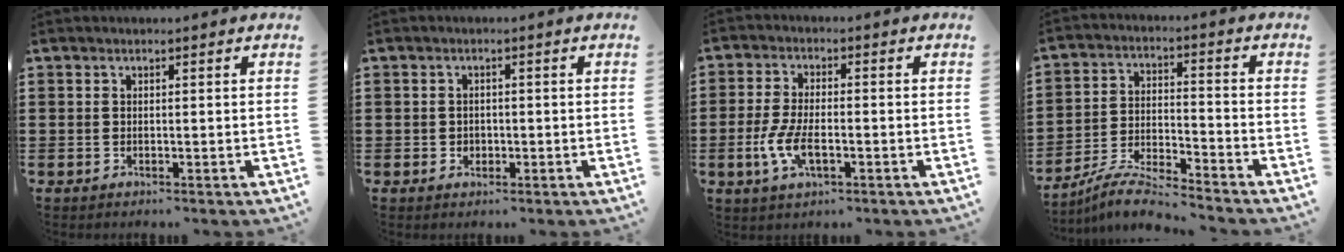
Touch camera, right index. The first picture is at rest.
{"total": 1.1, "force": [-0.3, 1.0, 0.4], "torque": [-0.012, 0.001, -0.006]}
{"total": 5.7, "force": [-1.7, 2.3, 5.0], "torque": [-0.113, -0.006, -0.036]}
{"total": 7.2, "force": [-6.9, 0.1, 2.1], "torque": [-0.055, 0.000, -0.136]}